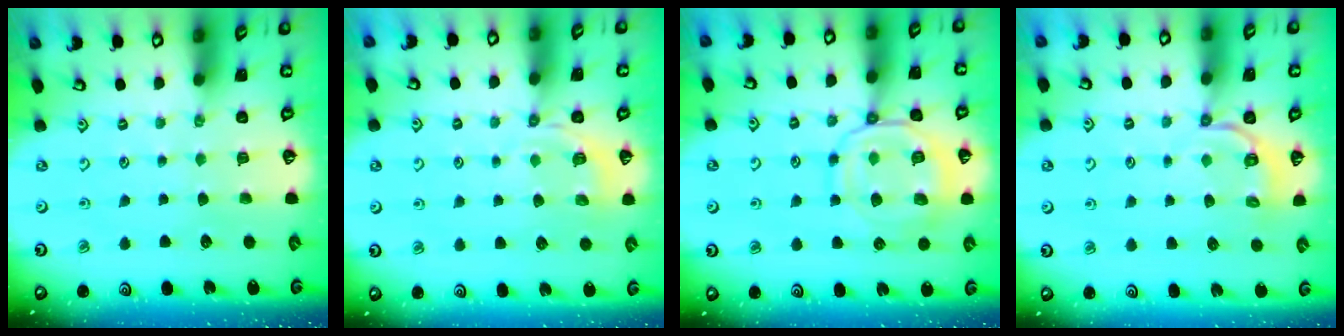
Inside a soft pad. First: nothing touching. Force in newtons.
{"total": 5.0, "press": 4.5, "slide": 2.3}
{"total": 12.6, "press": 12.6, "slide": 1.2}
{"total": 3.7, "press": 3.3, "slide": 1.7}